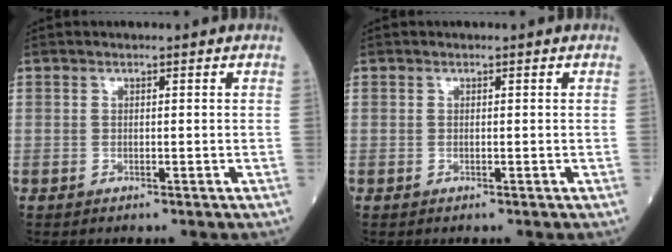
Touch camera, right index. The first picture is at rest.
{"total": 0.0}